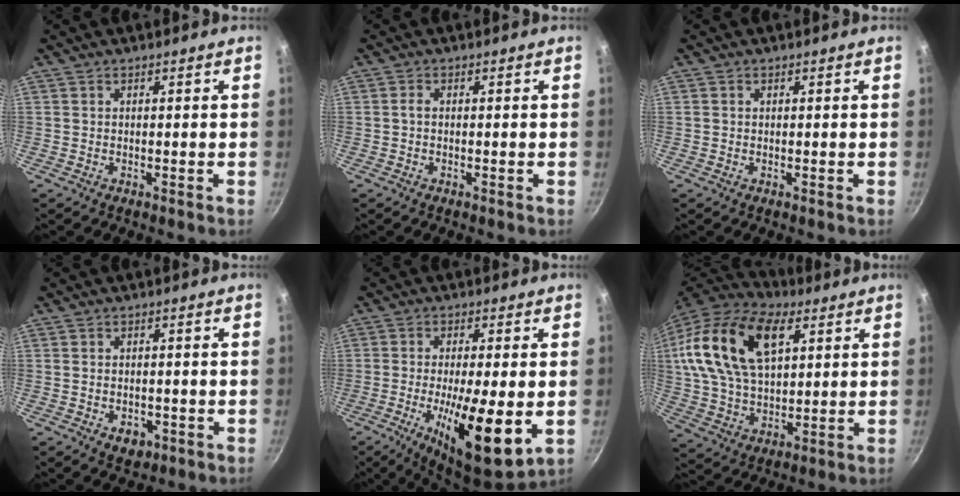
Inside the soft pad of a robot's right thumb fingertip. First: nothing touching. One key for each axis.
{"total": 1.1, "fx": -0.1, "fy": 0.5, "fz": 1.0, "tx": -0.028, "ty": 0.005, "tz": -0.004}
{"total": 0.0}
{"total": 3.7, "fx": -1.4, "fy": 2.5, "fz": 2.3, "tx": -0.028, "ty": 0.009, "tz": -0.011}
{"total": 14.7, "fx": -3.1, "fy": 3.8, "fz": 13.8, "tx": -0.225, "ty": -0.006, "tz": -0.048}
{"total": 23.6, "fx": 8.3, "fy": 13.7, "fz": 17.4, "tx": -0.321, "ty": 0.000, "tz": 0.145}